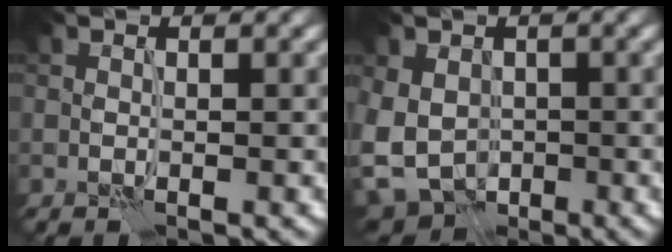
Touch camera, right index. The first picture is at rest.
{"total": 6.7, "force": [-1.8, 5.5, 3.5], "torque": [-0.069, -0.011, -0.032]}